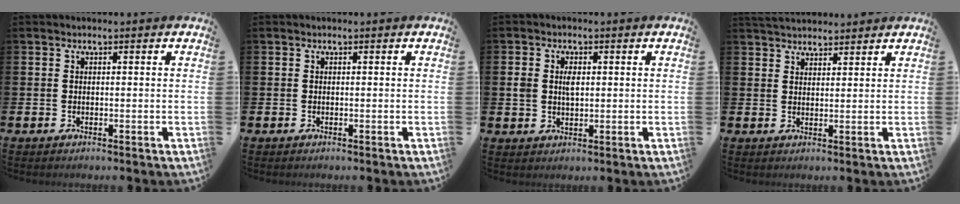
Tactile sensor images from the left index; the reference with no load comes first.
{"total": 0.0}
{"total": 2.6, "force": [0.7, 1.8, 1.8], "torque": [-0.022, 0.004, 0.007]}
{"total": 3.3, "force": [3.2, 0.6, 0.1], "torque": [-0.012, -0.010, 0.060]}